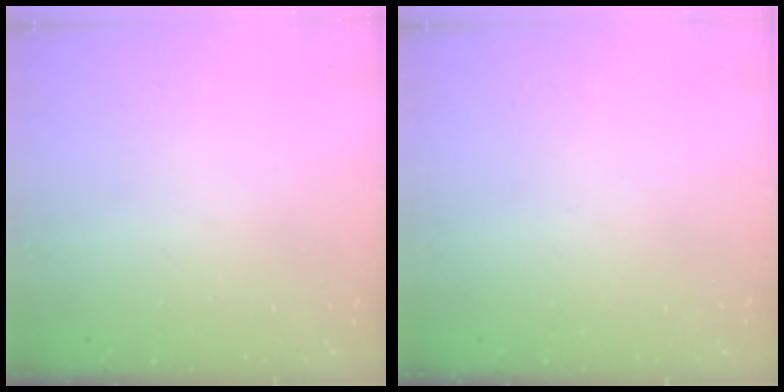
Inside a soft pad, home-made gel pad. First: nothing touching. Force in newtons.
{"total": 0.0}